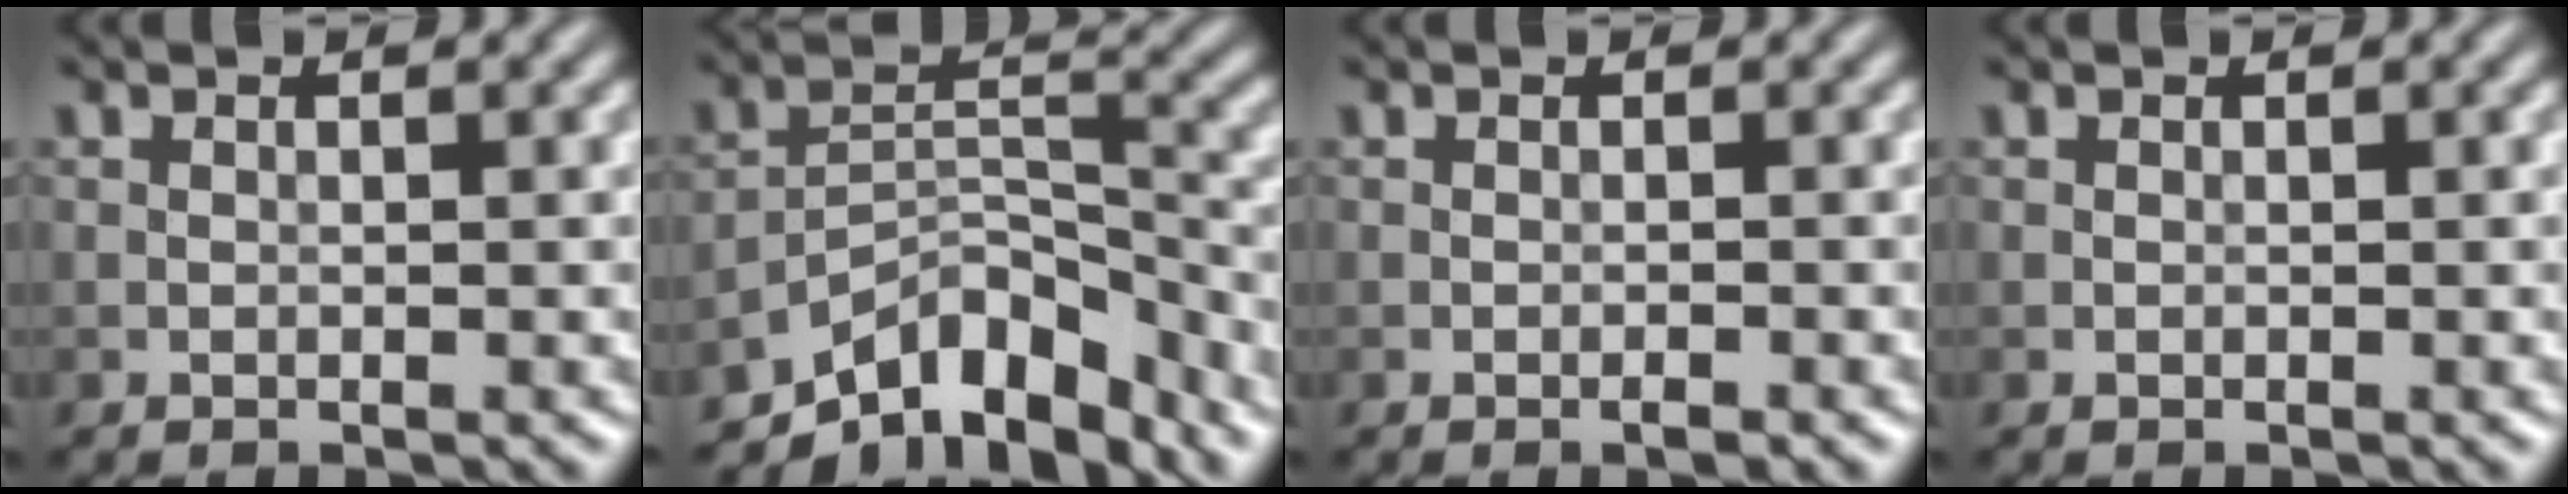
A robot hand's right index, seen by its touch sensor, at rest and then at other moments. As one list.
[{"total": 8.9, "force": [-7.1, 3.4, 4.2], "torque": [-0.048, -0.002, -0.129]}, {"total": 0.7, "force": [-0.4, 0.1, 0.5], "torque": [-0.007, 0.000, -0.007]}, {"total": 0.0}]